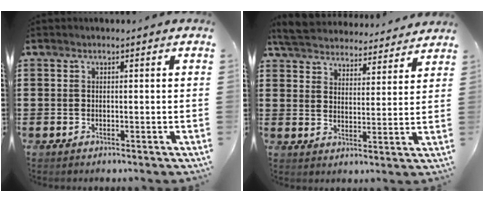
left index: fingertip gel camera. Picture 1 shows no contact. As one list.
[{"total": 5.4, "force": [5.4, 0.6, 0.3], "torque": [-0.035, -0.032, 0.093]}]